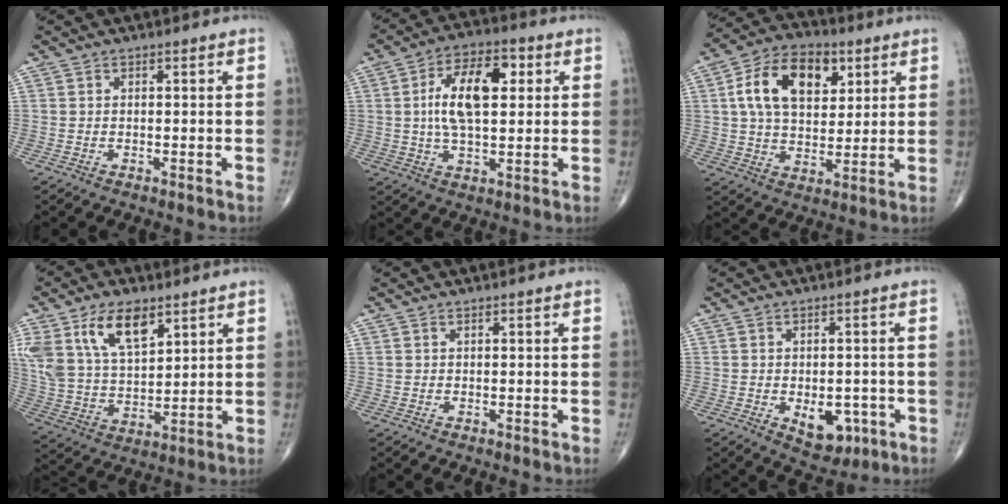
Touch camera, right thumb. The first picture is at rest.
{"total": 13.6, "force": [2.4, 6.7, 11.6], "torque": [-0.195, 0.008, 0.038]}
{"total": 15.8, "force": [5.1, 9.8, 11.3], "torque": [-0.172, -0.002, 0.087]}
{"total": 15.3, "force": [8.2, 7.9, 10.3], "torque": [-0.179, -0.028, 0.165]}
{"total": 0.0}
{"total": 7.1, "force": [-2.2, 4.5, 5.1], "torque": [-0.040, 0.006, -0.017]}